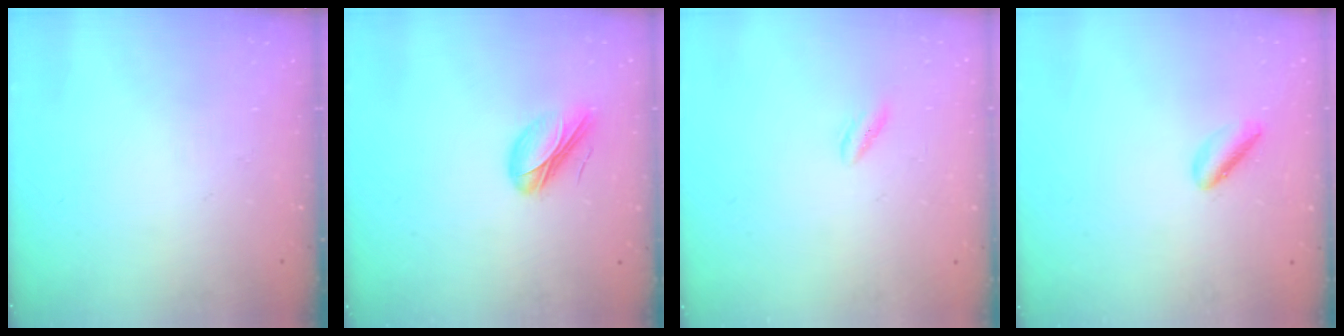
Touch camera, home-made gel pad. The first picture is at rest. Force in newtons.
{"total": 9.5, "press": 9.2, "slide": 2.5}
{"total": 1.8, "press": 1.6, "slide": 0.8}
{"total": 2.5, "press": 2.5, "slide": 0.5}